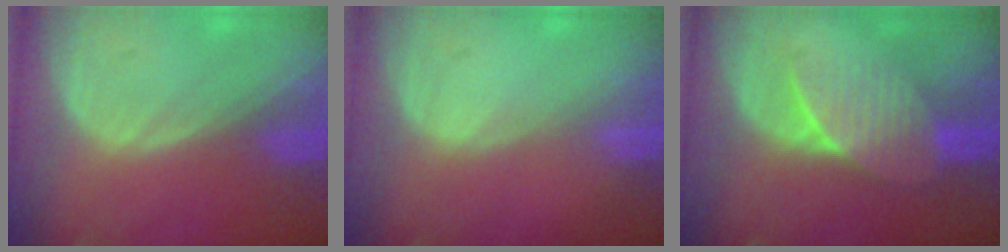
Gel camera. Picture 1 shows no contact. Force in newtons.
{"total": 0.0}
{"total": 7.3, "press": 6.8, "slide": 2.7}